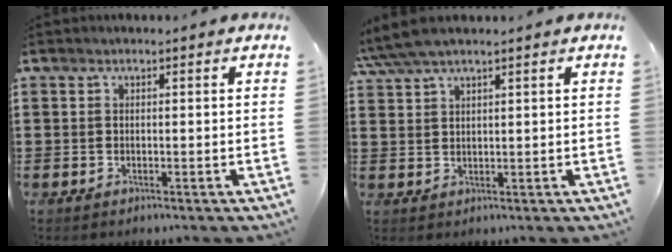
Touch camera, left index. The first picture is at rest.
{"total": 4.0, "force": [3.2, 0.5, 2.2], "torque": [-0.052, 0.003, 0.061]}